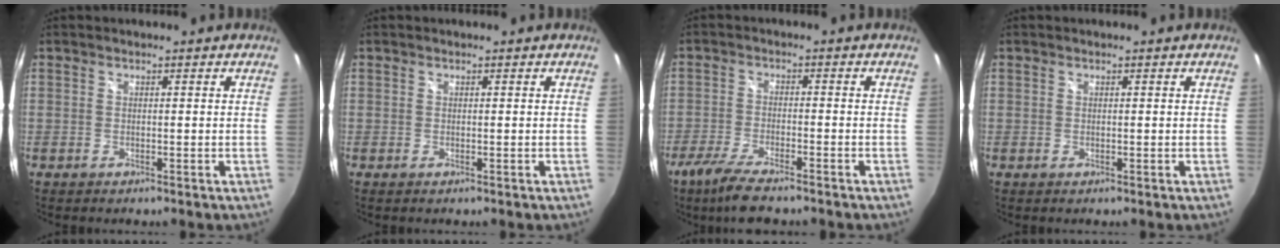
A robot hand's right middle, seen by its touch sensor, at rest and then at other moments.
{"total": 0.0}
{"total": 9.0, "force": [-7.1, 1.7, 5.2], "torque": [-0.126, -0.030, -0.129]}
{"total": 0.0}